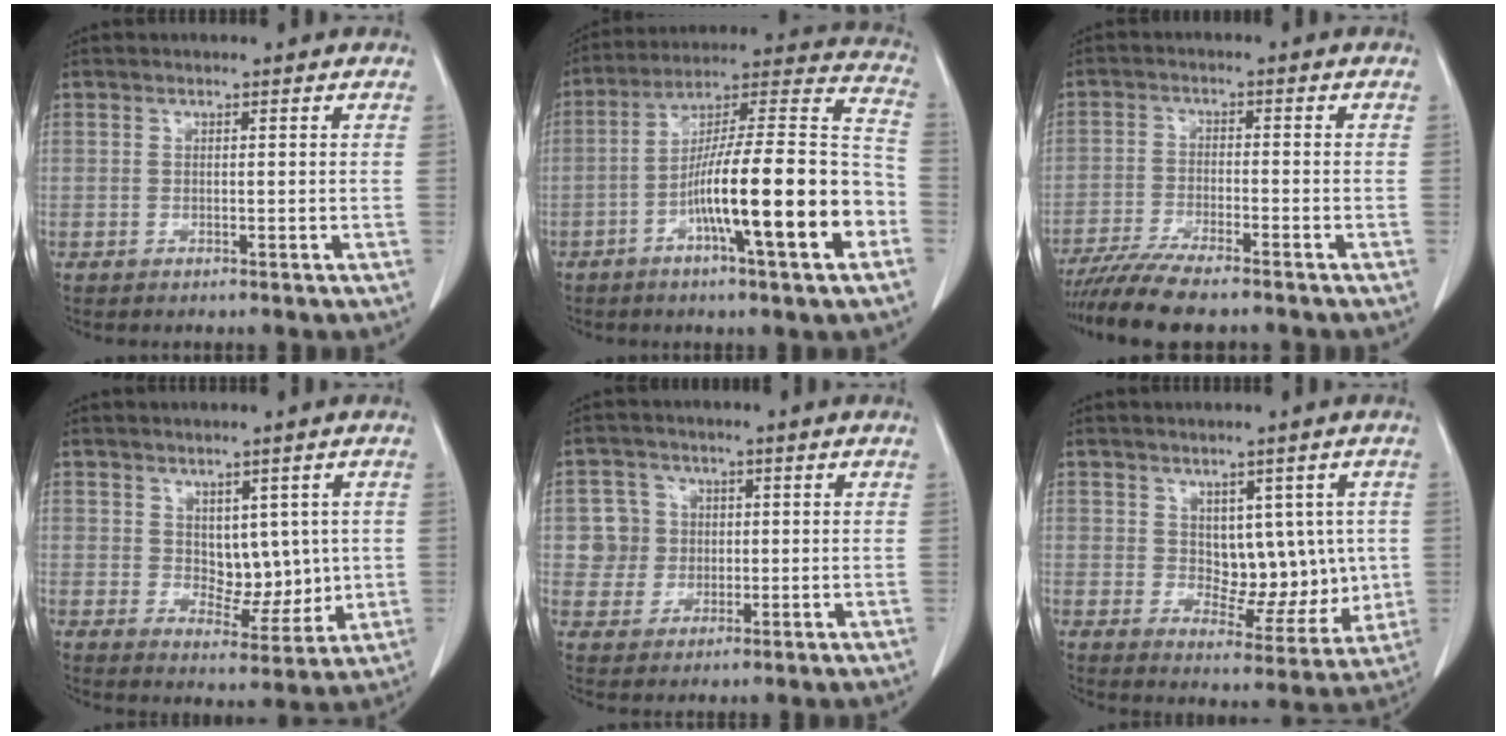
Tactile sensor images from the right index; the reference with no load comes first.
{"total": 20.3, "force": [-7.0, 1.6, 19.0], "torque": [-0.273, 0.010, -0.115]}
{"total": 8.7, "force": [-7.4, 0.7, 4.4], "torque": [-0.072, -0.020, -0.124]}
{"total": 6.6, "force": [1.0, 4.1, 5.1], "torque": [-0.062, -0.001, 0.031]}
{"total": 5.1, "force": [0.6, 5.0, 0.2], "torque": [0.006, 0.014, 0.014]}
{"total": 8.6, "force": [1.3, 5.4, 6.5], "torque": [-0.066, 0.007, 0.035]}